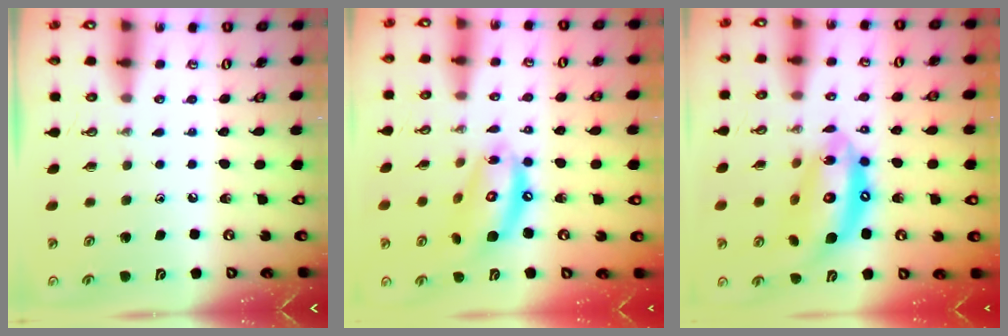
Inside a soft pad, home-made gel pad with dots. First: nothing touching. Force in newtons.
{"total": 13.8, "press": 13.7, "slide": 1.5}
{"total": 17.2, "press": 17.1, "slide": 1.7}